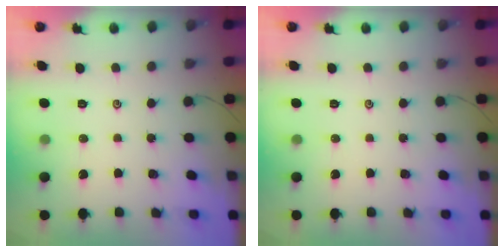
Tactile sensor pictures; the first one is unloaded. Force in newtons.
{"total": 0.0}